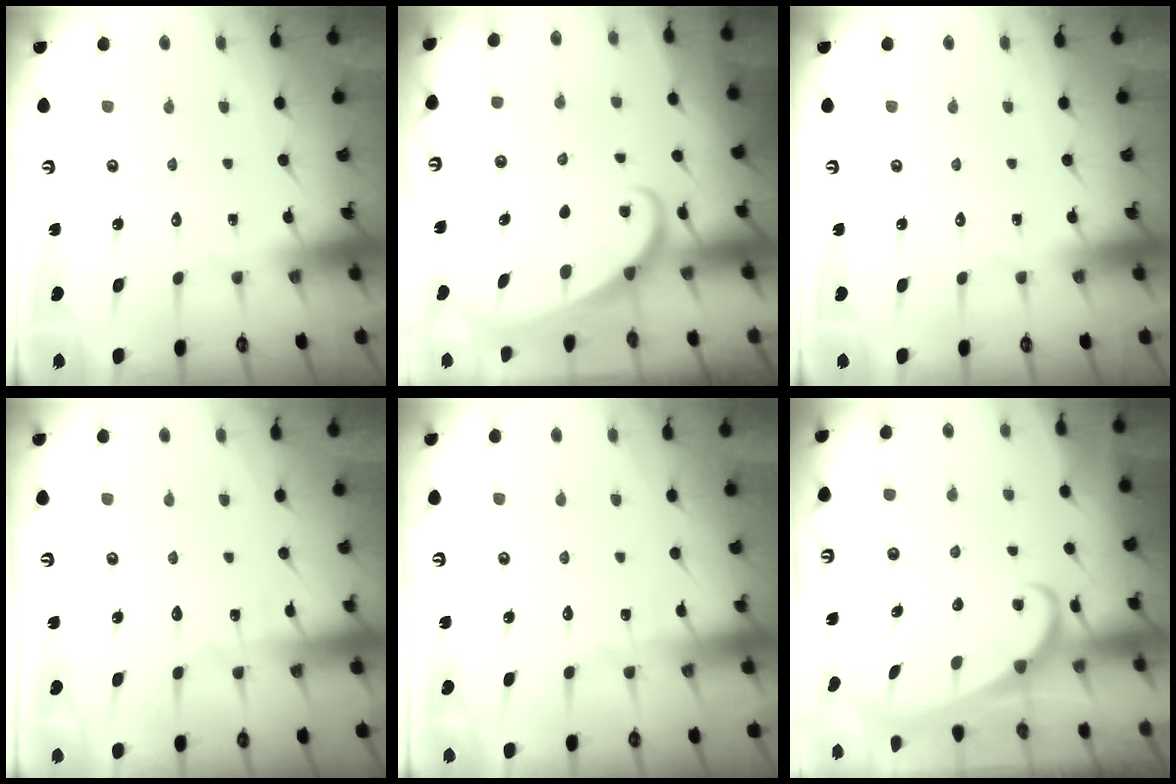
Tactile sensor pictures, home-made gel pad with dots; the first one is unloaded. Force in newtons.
{"total": 1.9, "press": 1.9, "slide": 0.2}
{"total": 0.0}
{"total": 3.2, "press": 3.2, "slide": 0.4}
{"total": 1.8, "press": 1.8, "slide": 0.2}
{"total": 2.3, "press": 2.3, "slide": 0.3}